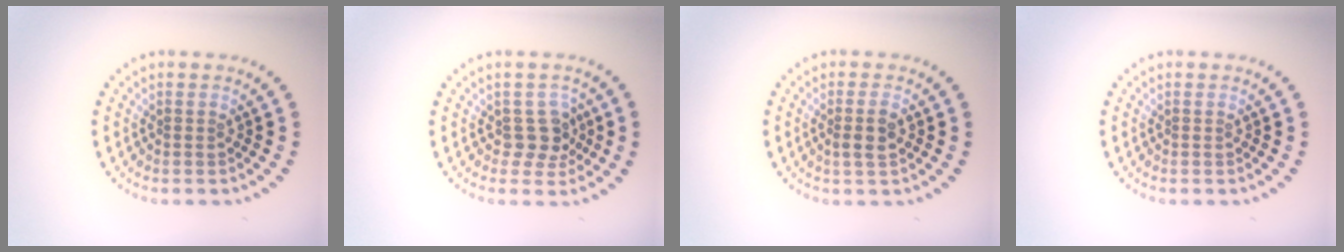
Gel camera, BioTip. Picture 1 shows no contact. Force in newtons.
{"total": 2.5, "press": 2.2, "slide": 1.2}
{"total": 1.7, "press": 1.6, "slide": 0.6}
{"total": 0.0}